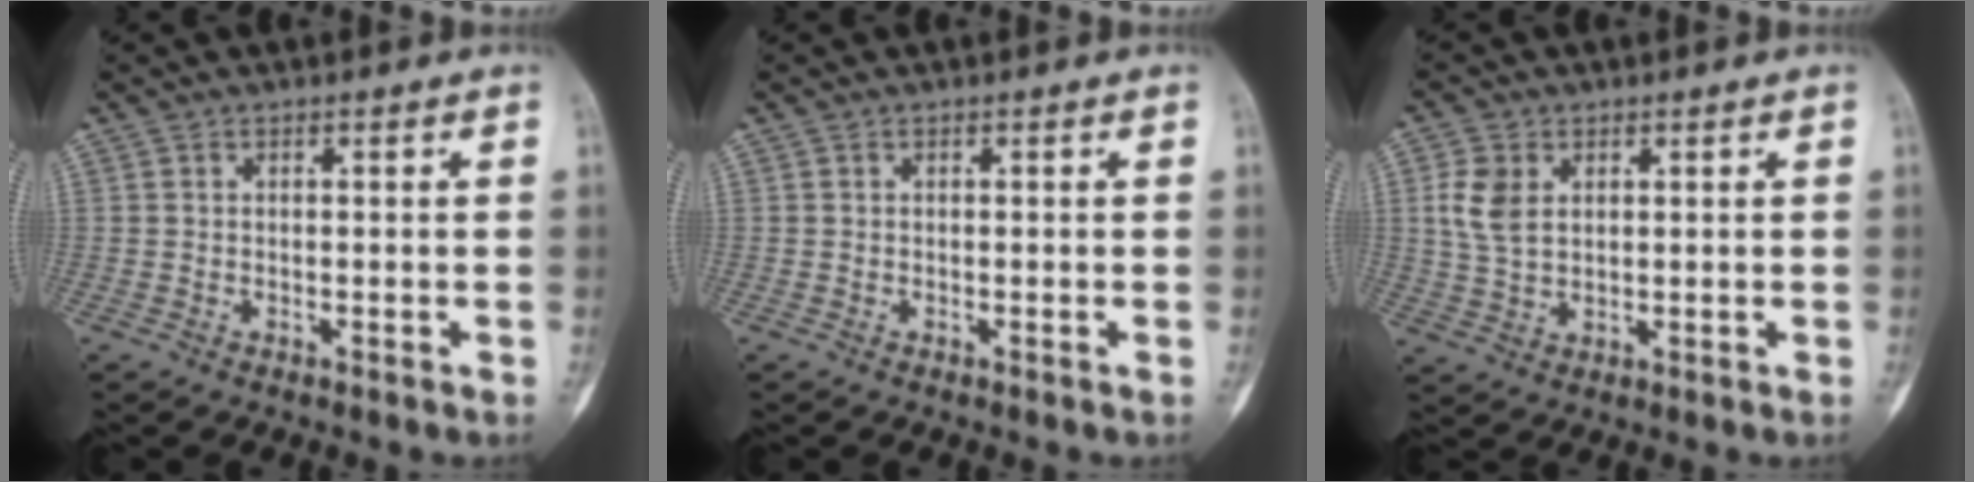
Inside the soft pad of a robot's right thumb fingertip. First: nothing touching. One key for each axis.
{"total": 0.0}
{"total": 6.4, "fx": 1.7, "fy": 4.4, "fz": 4.3, "tx": -0.080, "ty": -0.001, "tz": 0.038}